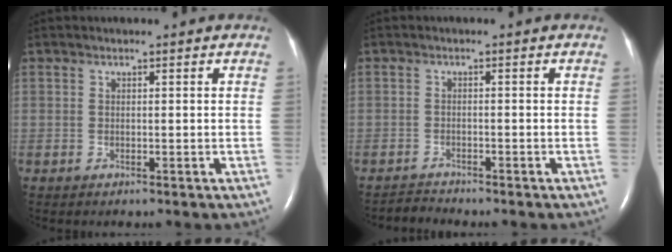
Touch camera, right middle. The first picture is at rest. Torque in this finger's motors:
{"motor_torque": [-0.02, -0.01, -0.09, -0.02]}